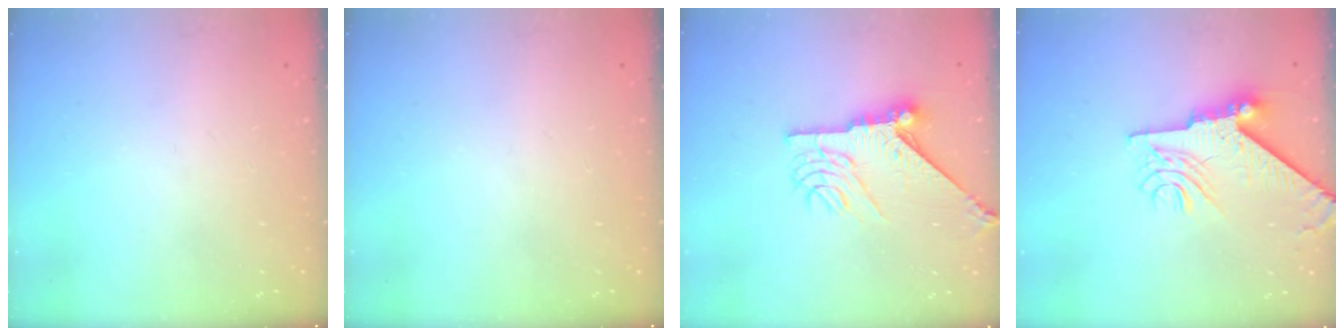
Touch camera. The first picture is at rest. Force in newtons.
{"total": 0.0}
{"total": 13.4, "press": 13.4, "slide": 1.2}
{"total": 11.4, "press": 11.3, "slide": 1.5}